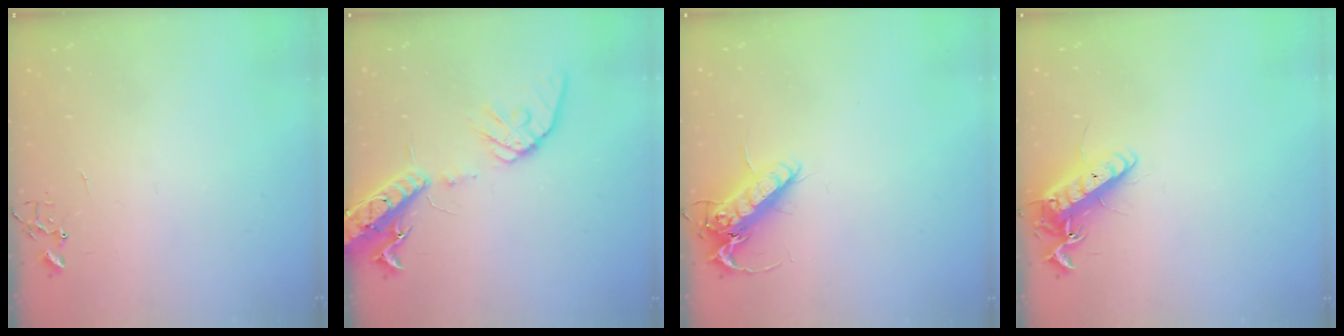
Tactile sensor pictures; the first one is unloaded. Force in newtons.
{"total": 17.5, "press": 17.1, "slide": 3.5}
{"total": 14.2, "press": 14.0, "slide": 2.2}
{"total": 13.9, "press": 13.9, "slide": 1.3}